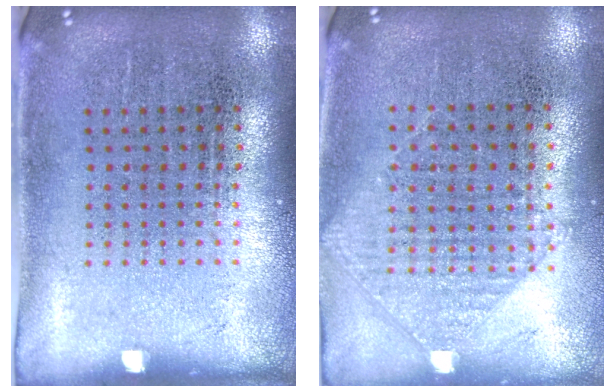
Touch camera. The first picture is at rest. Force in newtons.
{"total": 0.9, "press": 0.8, "slide": 0.3}